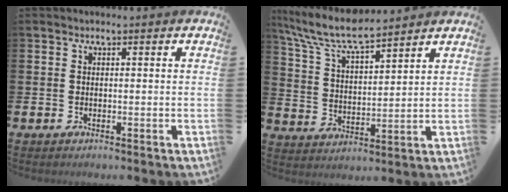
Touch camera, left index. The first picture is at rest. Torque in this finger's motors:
{"motor_torque": [1.12, -1.02, 0.28, 0.21]}